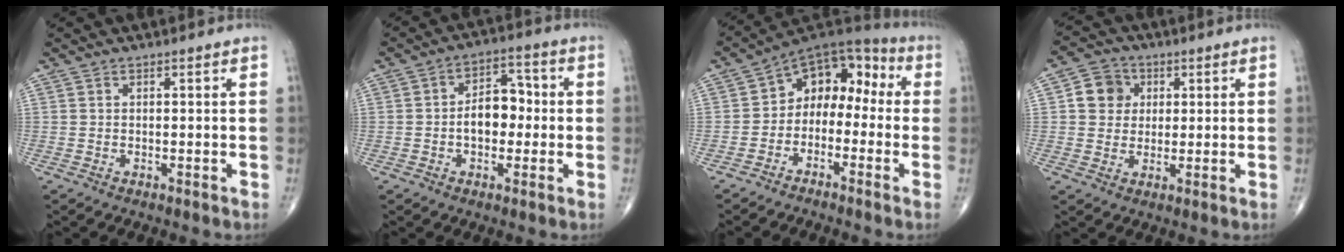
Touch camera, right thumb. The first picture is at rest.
{"total": 8.1, "force": [-0.8, 5.4, 6.1], "torque": [-0.066, 0.027, -0.022]}
{"total": 11.2, "force": [-1.6, 8.1, 7.6], "torque": [-0.065, 0.065, -0.046]}
{"total": 6.7, "force": [1.5, 6.0, 2.5], "torque": [-0.015, 0.002, 0.019]}